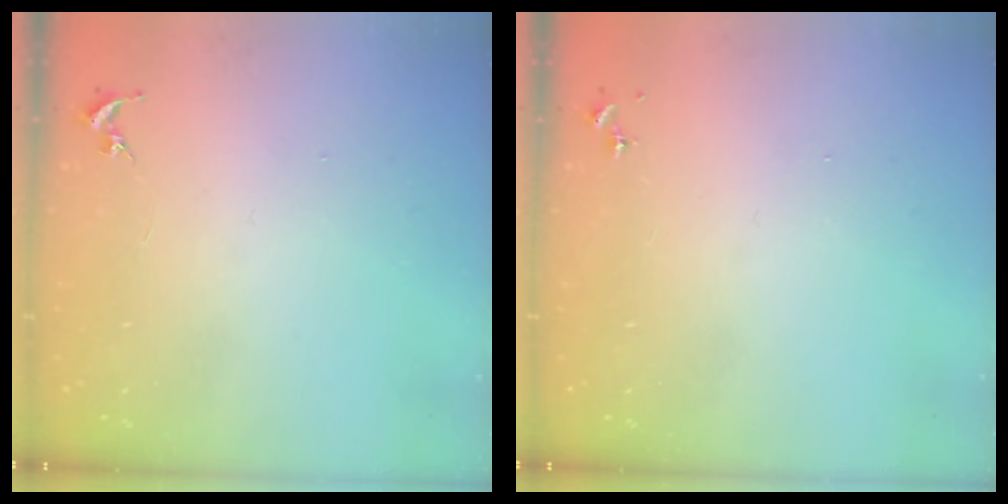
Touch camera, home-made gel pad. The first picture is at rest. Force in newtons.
{"total": 0.0}